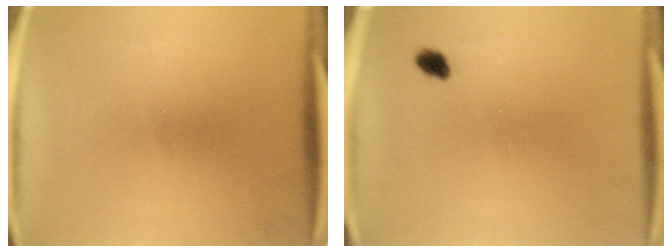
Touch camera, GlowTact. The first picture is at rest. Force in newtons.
{"total": 1.9}